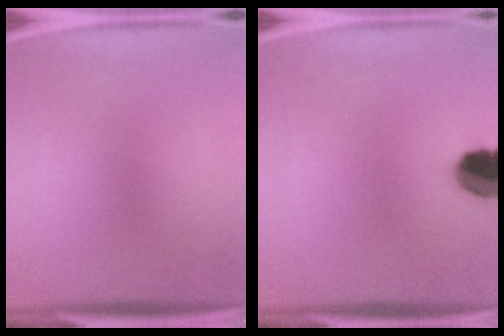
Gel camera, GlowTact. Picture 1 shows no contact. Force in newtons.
{"total": 9.2}